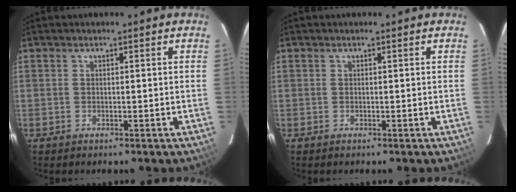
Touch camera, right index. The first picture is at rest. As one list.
[{"total": 0.0}]